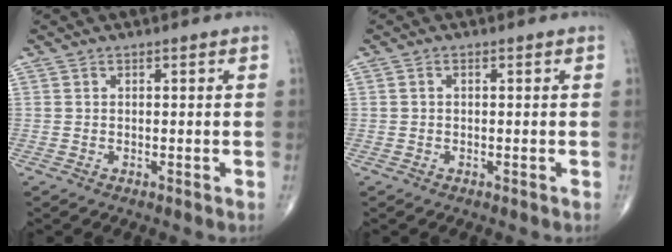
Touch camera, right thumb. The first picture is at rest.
{"total": 0.5, "force": [0.0, 0.3, 0.4], "torque": [-0.008, 0.000, -0.001]}